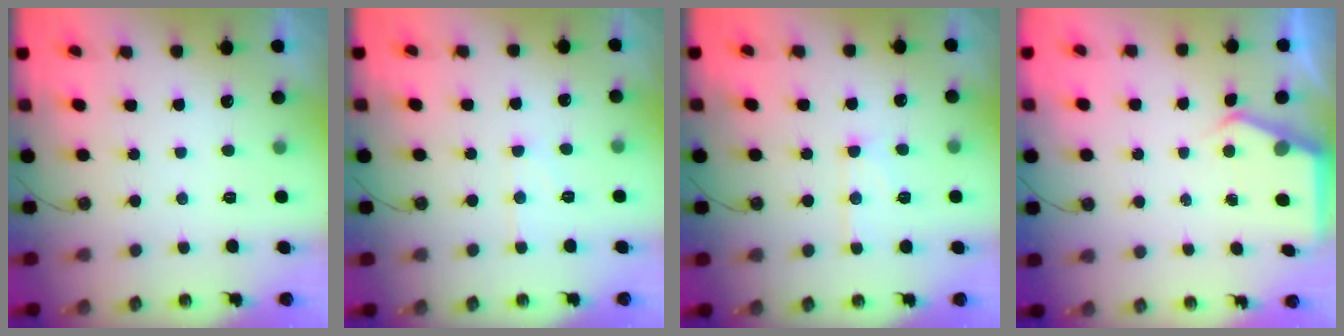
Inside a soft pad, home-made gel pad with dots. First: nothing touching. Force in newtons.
{"total": 6.1, "press": 6.1, "slide": 0.4}
{"total": 8.9, "press": 8.8, "slide": 0.7}
{"total": 4.6, "press": 4.6, "slide": 0.5}